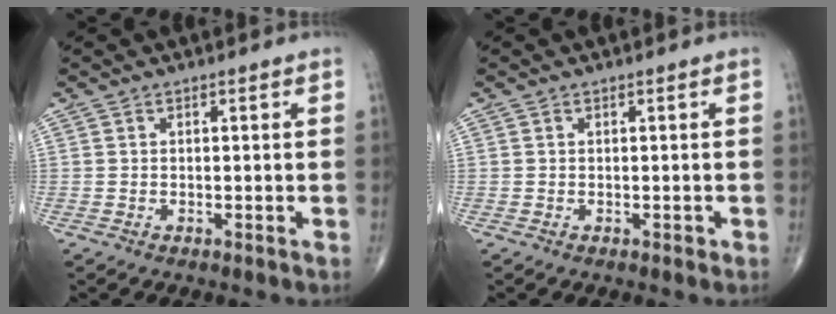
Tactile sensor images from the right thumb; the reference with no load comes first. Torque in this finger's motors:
{"motor_torque": [-0.14, 0.07, -0.14, -0.03, 0.03]}